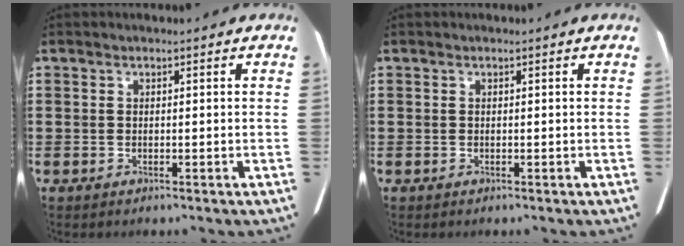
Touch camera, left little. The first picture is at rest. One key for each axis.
{"total": 0.0}